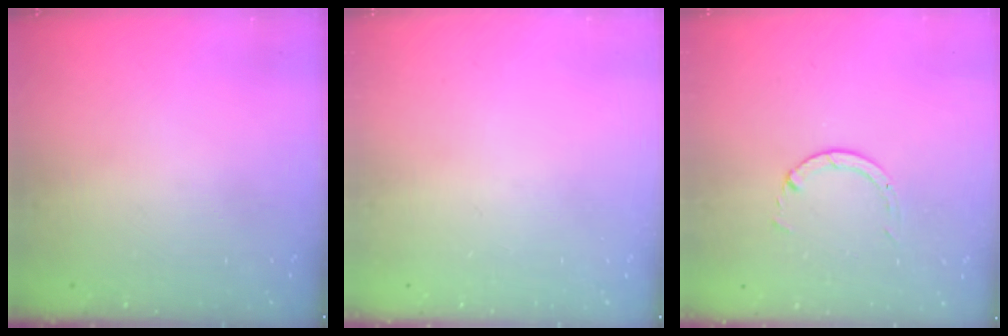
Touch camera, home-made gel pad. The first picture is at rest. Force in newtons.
{"total": 0.0}
{"total": 1.3, "press": 1.2, "slide": 0.3}